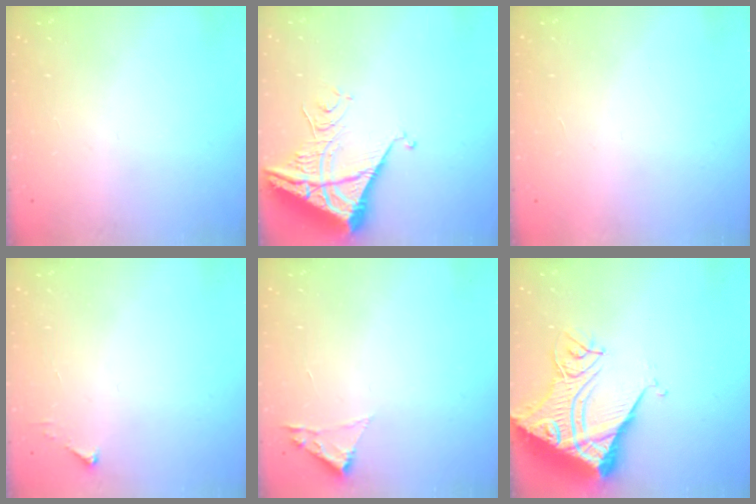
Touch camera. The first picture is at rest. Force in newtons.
{"total": 9.1, "press": 9.1, "slide": 1.0}
{"total": 1.5, "press": 1.5, "slide": 0.1}
{"total": 2.5, "press": 2.5, "slide": 0.3}
{"total": 1.8, "press": 1.8, "slide": 0.2}
{"total": 16.3, "press": 16.2, "slide": 1.9}